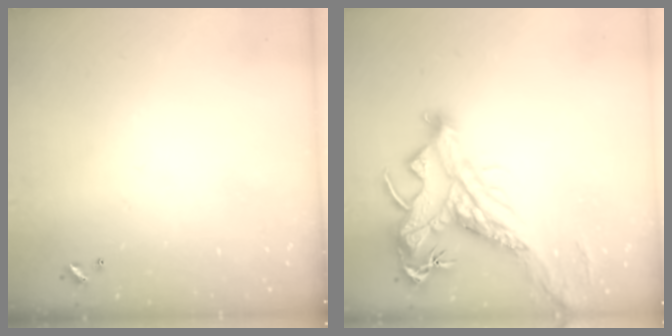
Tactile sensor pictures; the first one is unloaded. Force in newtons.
{"total": 9.6, "press": 9.4, "slide": 2.0}